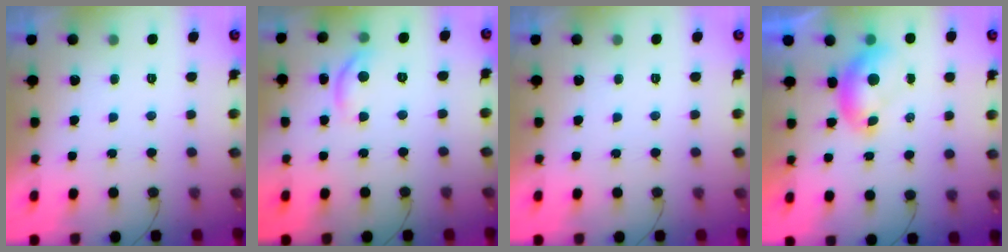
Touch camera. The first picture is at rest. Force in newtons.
{"total": 7.7, "press": 7.7, "slide": 0.5}
{"total": 0.0}
{"total": 6.3, "press": 6.3, "slide": 0.8}